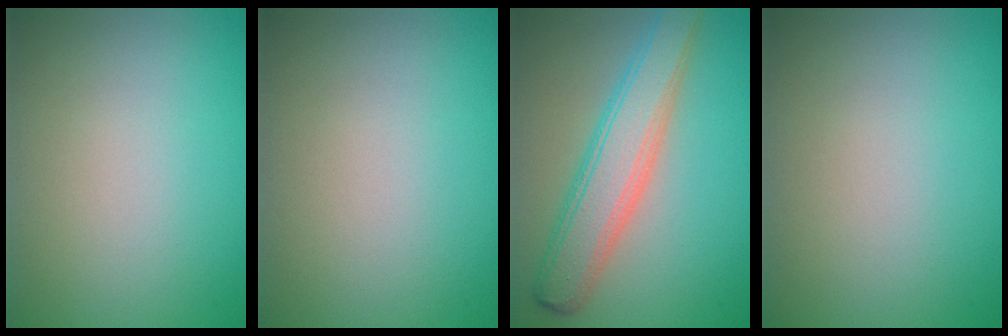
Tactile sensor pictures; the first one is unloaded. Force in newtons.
{"total": 0.0}
{"total": 5.7, "press": 5.7, "slide": 0.3}
{"total": 0.0}